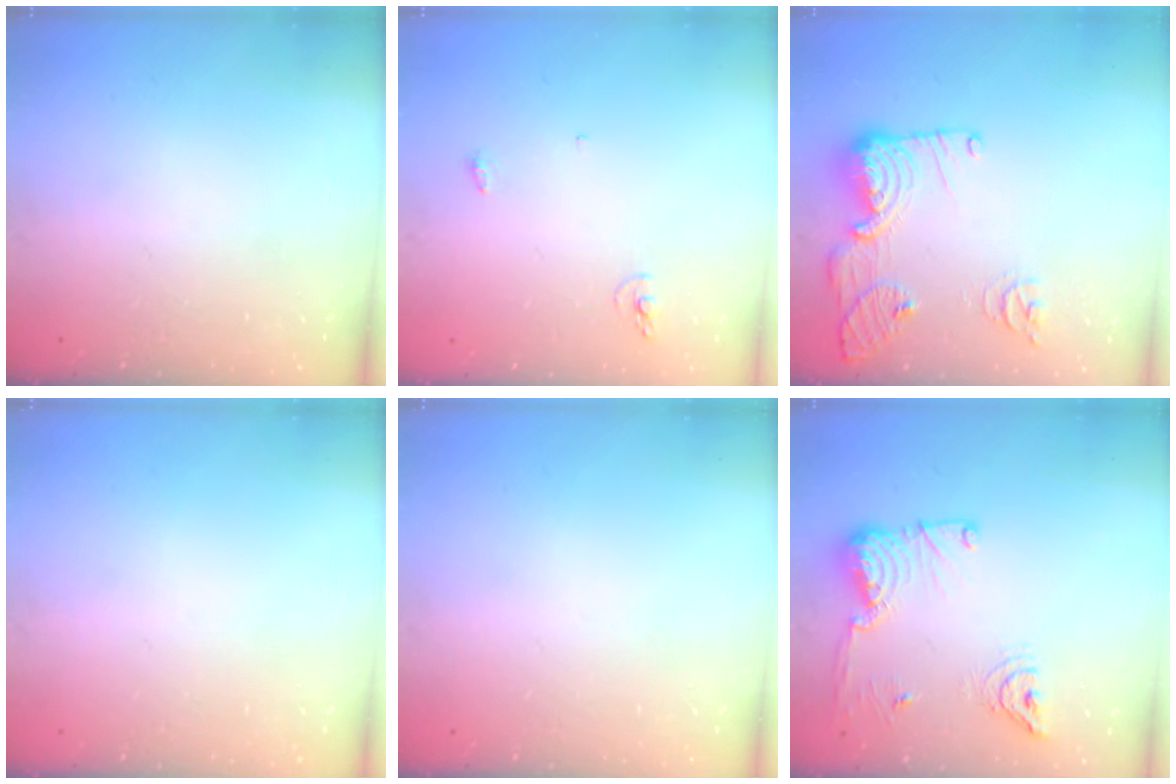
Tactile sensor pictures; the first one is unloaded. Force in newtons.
{"total": 4.5, "press": 4.2, "slide": 1.5}
{"total": 15.8, "press": 15.7, "slide": 1.8}
{"total": 0.0}
{"total": 0.0}
{"total": 14.7, "press": 14.6, "slide": 2.1}